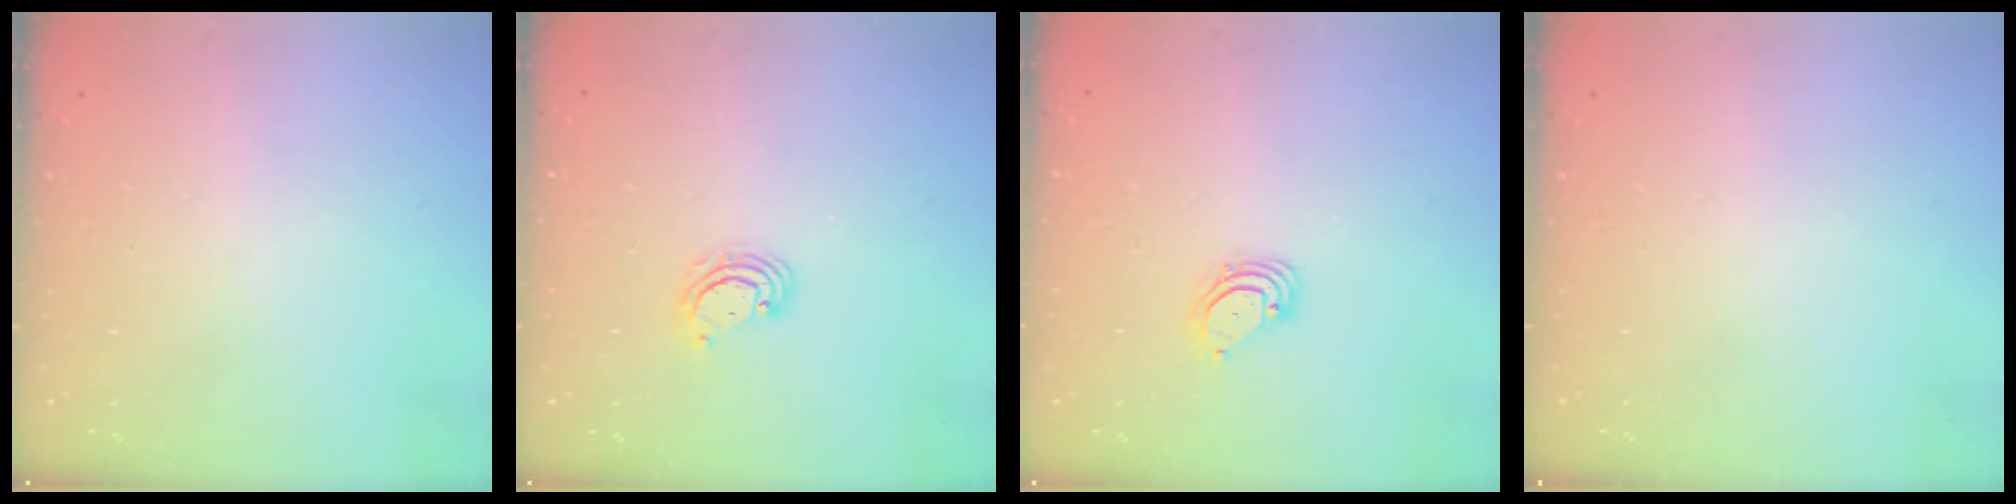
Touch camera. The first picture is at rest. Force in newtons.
{"total": 4.1, "press": 4.1, "slide": 0.4}
{"total": 3.4, "press": 3.4, "slide": 0.3}
{"total": 0.0}